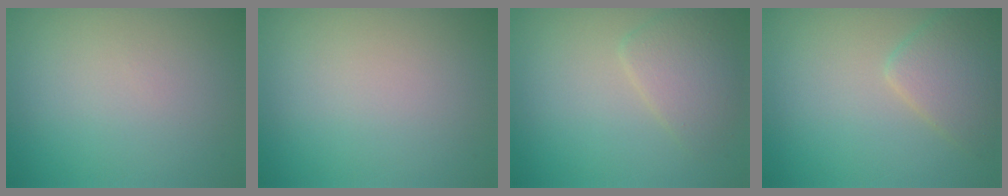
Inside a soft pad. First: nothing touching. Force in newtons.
{"total": 0.0}
{"total": 2.9, "press": 2.9, "slide": 0.1}
{"total": 3.4, "press": 3.4, "slide": 0.1}